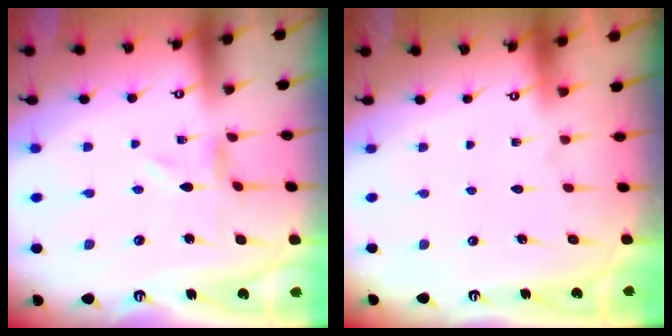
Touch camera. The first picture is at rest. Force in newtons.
{"total": 1.8, "press": 1.8, "slide": 0.1}